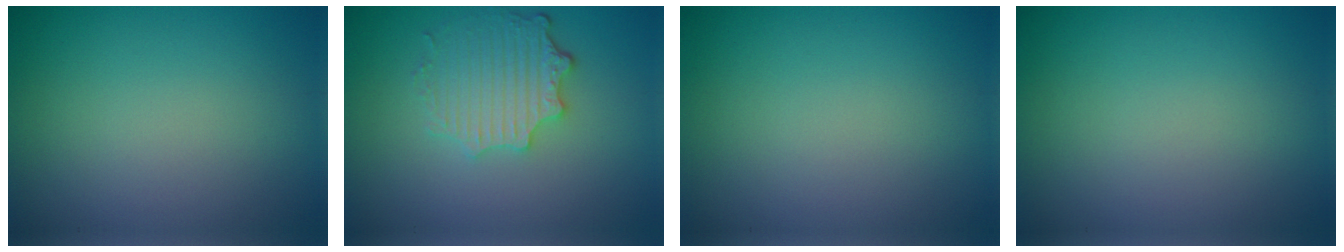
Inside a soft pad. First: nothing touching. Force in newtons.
{"total": 4.1, "press": 3.3, "slide": 2.4}
{"total": 0.0}
{"total": 0.0}